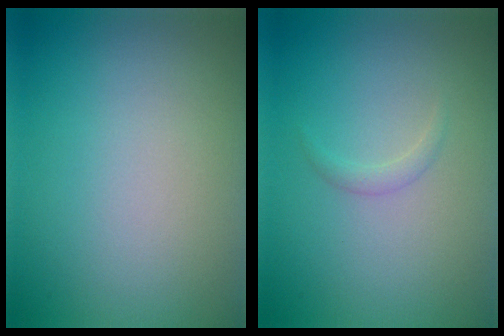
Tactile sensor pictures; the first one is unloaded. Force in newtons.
{"total": 0.8, "press": 0.8, "slide": 0.0}